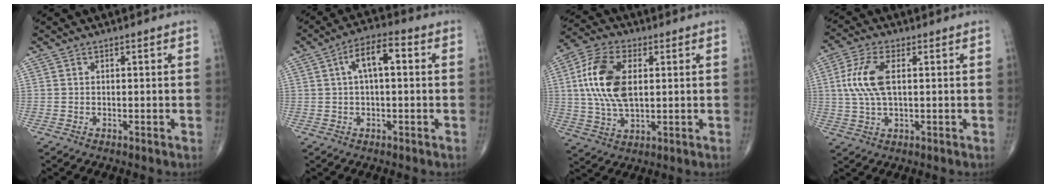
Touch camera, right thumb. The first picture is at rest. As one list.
[{"total": 7.4, "force": [1.4, 3.0, 6.6], "torque": [-0.111, 0.027, 0.016]}, {"total": 13.7, "force": [2.2, 7.3, 11.4], "torque": [-0.231, 0.004, 0.039]}, {"total": 8.6, "force": [1.2, 3.8, 7.5], "torque": [-0.176, 0.007, 0.025]}]